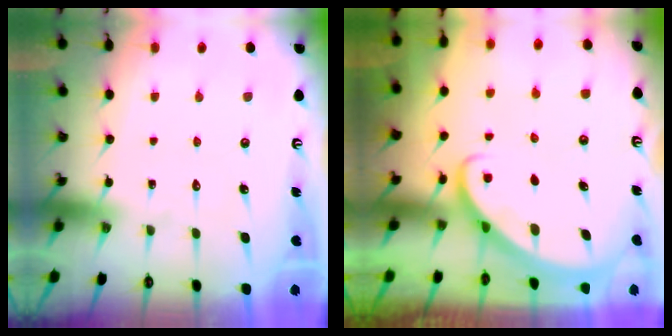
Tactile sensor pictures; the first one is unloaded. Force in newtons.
{"total": 2.9, "press": 2.9, "slide": 0.2}